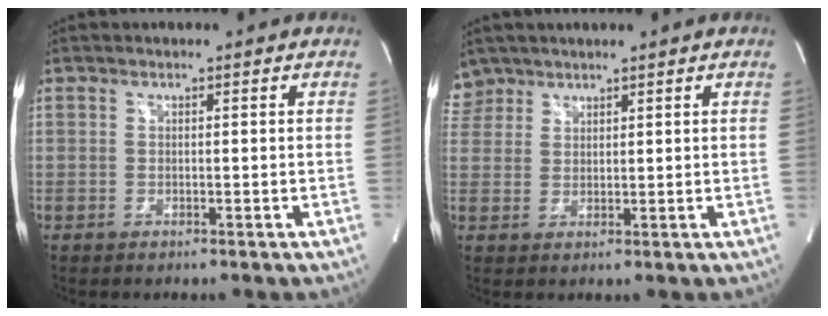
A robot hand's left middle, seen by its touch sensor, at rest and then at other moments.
{"total": 3.5, "force": [2.9, 1.9, -0.5], "torque": [0.014, 0.009, 0.059]}